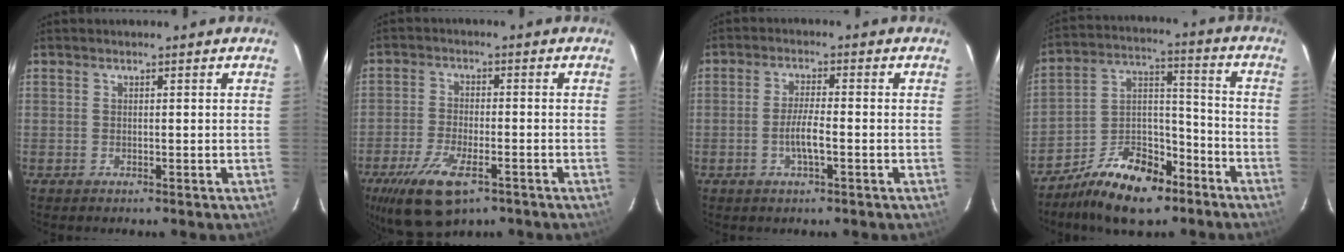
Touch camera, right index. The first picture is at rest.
{"total": 12.2, "force": [-7.1, 5.1, 8.5], "torque": [-0.190, -0.028, -0.126]}
{"total": 4.5, "force": [-1.5, 0.6, 4.2], "torque": [-0.082, -0.001, -0.027]}
{"total": 15.0, "force": [-10.1, 7.4, 8.2], "torque": [-0.155, 0.026, -0.169]}